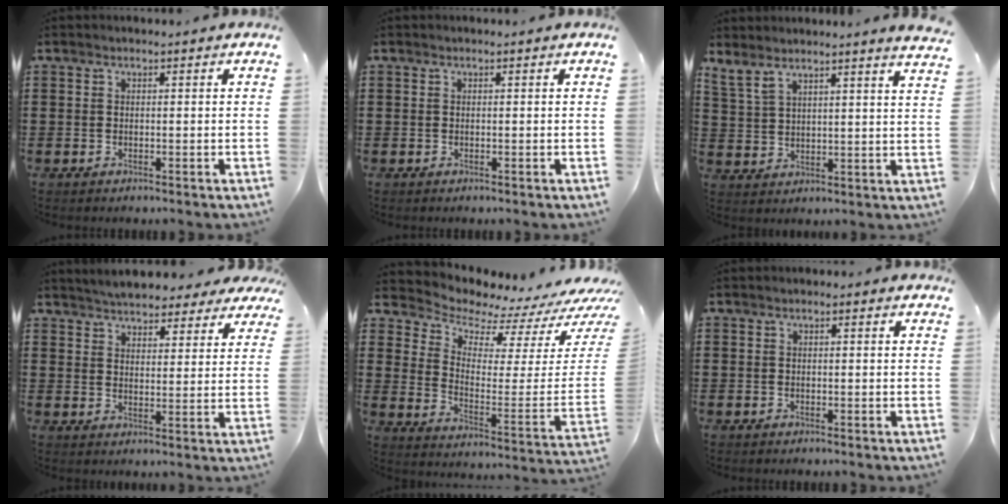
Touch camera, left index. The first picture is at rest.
{"total": 0.0}
{"total": 5.9, "force": [5.4, 0.8, 2.3], "torque": [-0.066, -0.026, 0.097]}
{"total": 4.8, "force": [4.6, 0.7, 0.8], "torque": [-0.034, -0.013, 0.085]}
{"total": 5.1, "force": [4.8, 1.4, 0.8], "torque": [-0.035, -0.067, 0.077]}
{"total": 0.6, "force": [0.0, 0.1, 0.5], "torque": [-0.011, -0.001, 0.000]}